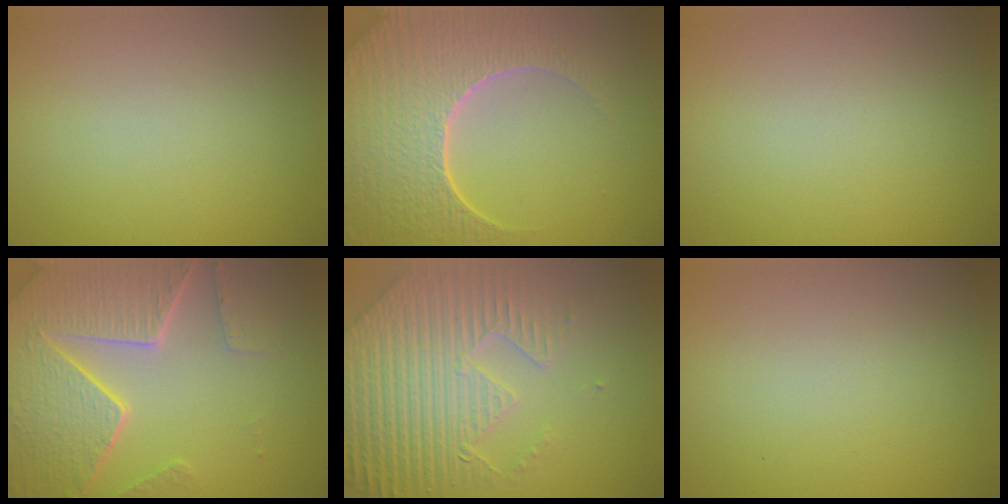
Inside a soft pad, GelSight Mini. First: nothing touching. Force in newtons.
{"total": 9.3, "press": 6.6, "slide": 6.5}
{"total": 0.0}
{"total": 7.8, "press": 5.6, "slide": 5.4}
{"total": 8.7, "press": 6.3, "slide": 6.0}
{"total": 0.0}